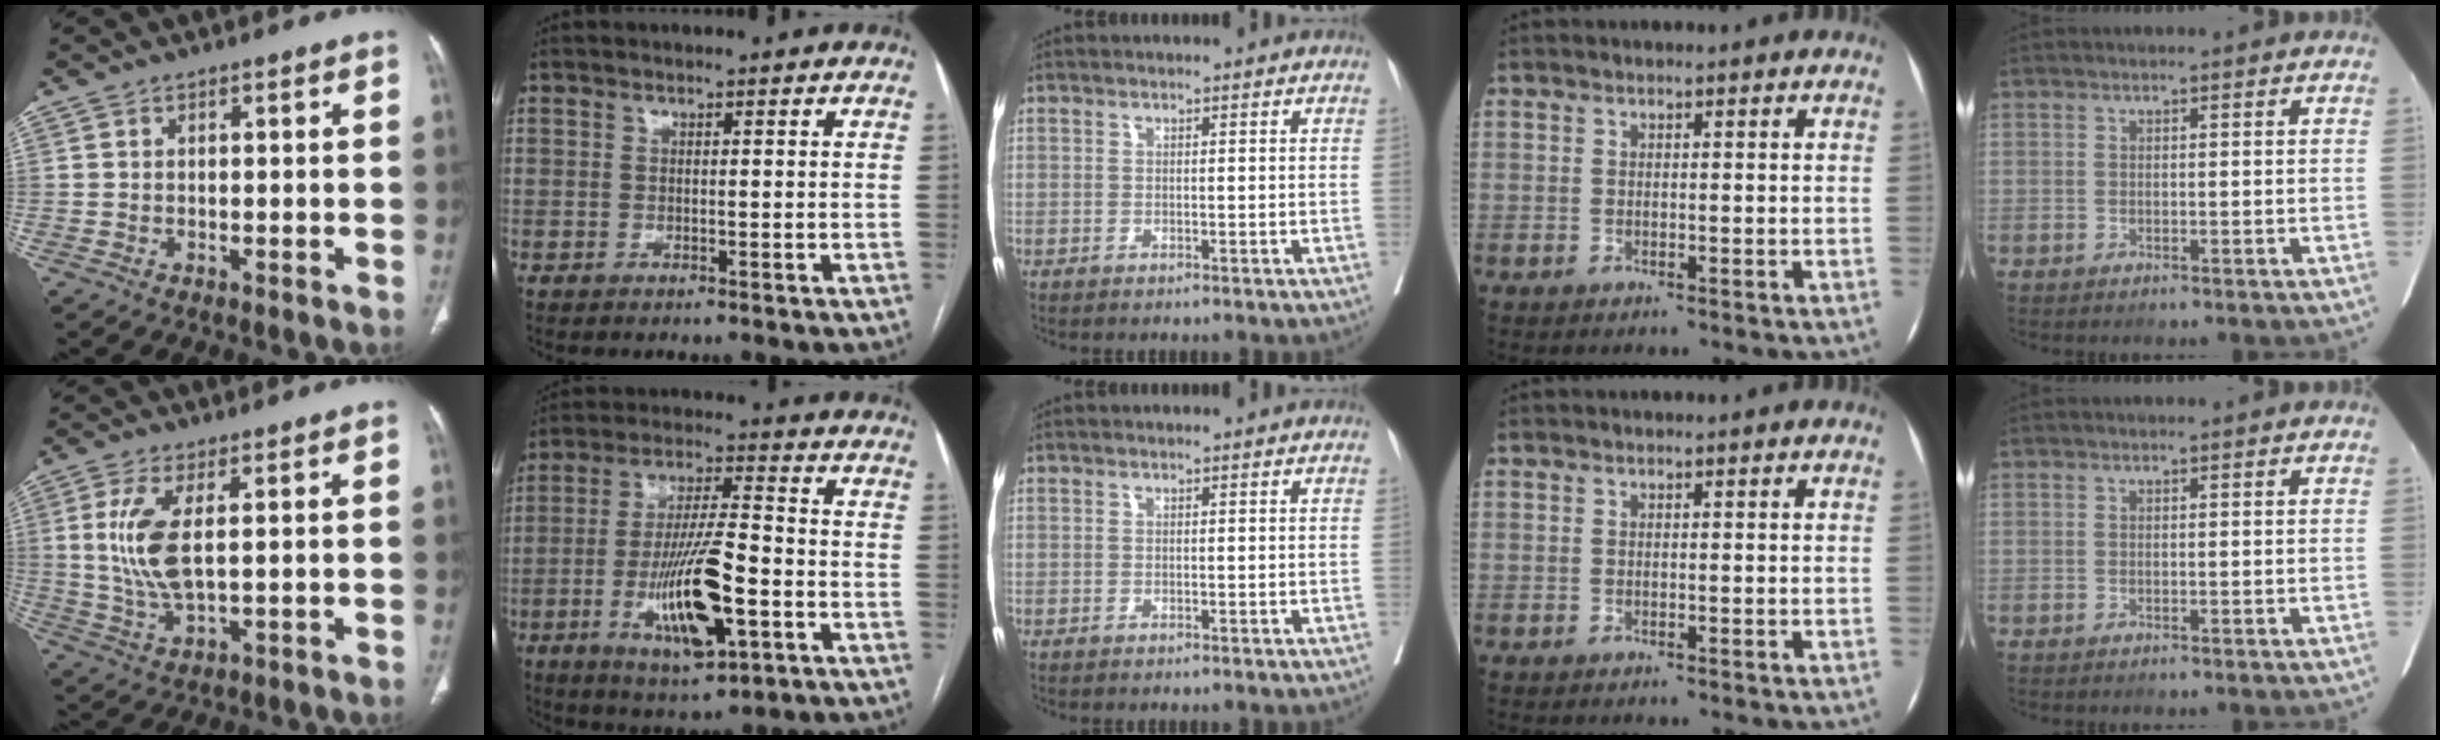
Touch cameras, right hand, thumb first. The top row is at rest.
{"thumb": {"total": 9.2, "force": [1.6, 3.5, 8.3], "torque": [-0.194, -0.012, 0.039]}, "index": {"total": 14.5, "force": [-4.6, 3.1, 13.4], "torque": [-0.252, -0.008, -0.073]}}